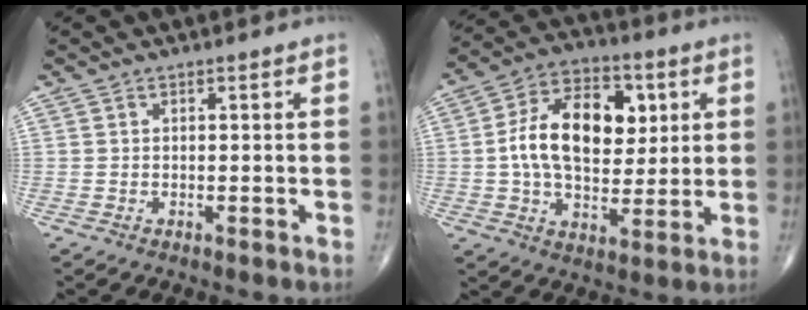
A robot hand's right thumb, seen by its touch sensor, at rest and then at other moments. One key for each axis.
{"total": 17.5, "fx": 2.8, "fy": 10.8, "fz": 13.4, "tx": -0.194, "ty": 0.007, "tz": 0.043}